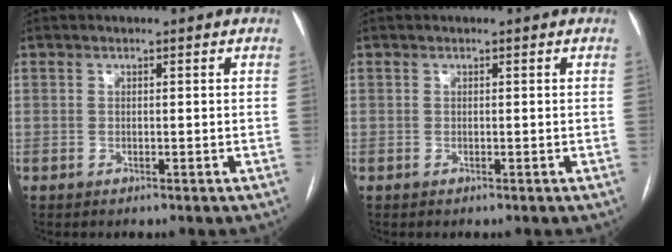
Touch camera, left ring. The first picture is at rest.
{"total": 0.0}